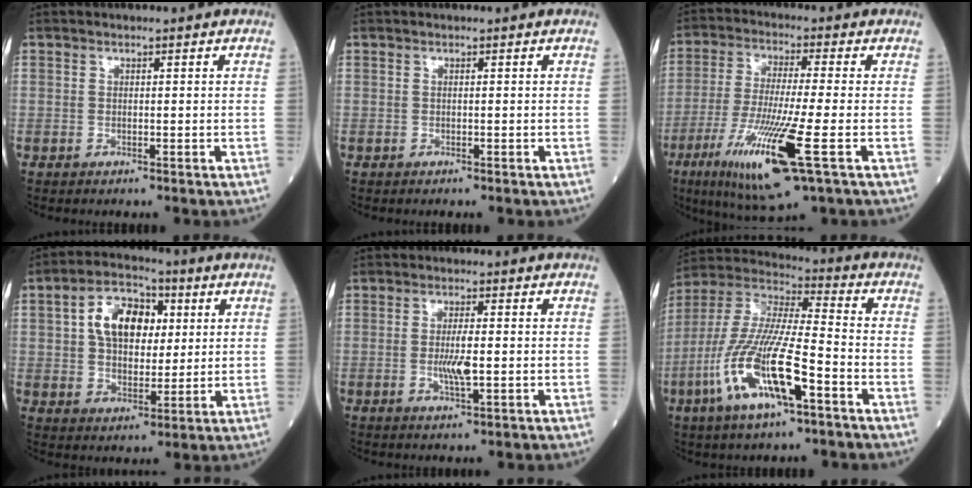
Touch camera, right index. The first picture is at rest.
{"total": 0.0}
{"total": 14.9, "force": [-5.9, 0.6, 13.6], "torque": [-0.275, -0.037, -0.104]}
{"total": 10.6, "force": [2.8, 6.5, 7.9], "torque": [-0.147, 0.026, 0.047]}
{"total": 4.0, "force": [-0.5, 0.6, 4.0], "torque": [-0.080, -0.006, -0.007]}
{"total": 17.2, "force": [-7.0, 3.2, 15.3], "torque": [-0.322, -0.017, -0.132]}